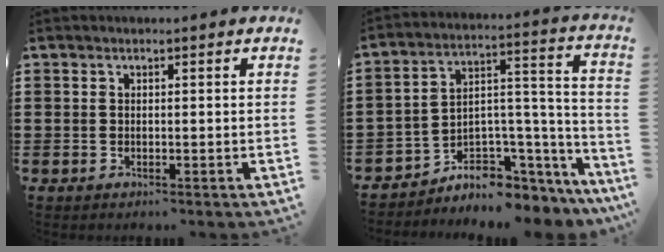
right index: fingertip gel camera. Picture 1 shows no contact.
{"total": 5.0, "force": [-3.9, 2.9, 1.0], "torque": [-0.026, -0.009, -0.071]}